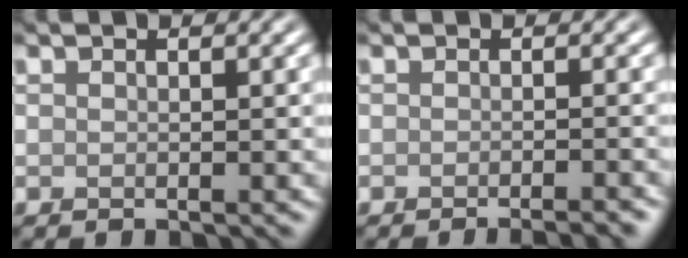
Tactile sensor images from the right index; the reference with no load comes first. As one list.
[{"total": 2.8, "force": [-2.1, 0.6, 1.9], "torque": [-0.010, 0.005, -0.030]}]